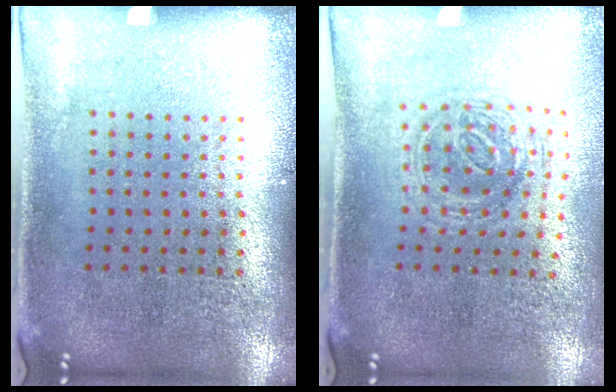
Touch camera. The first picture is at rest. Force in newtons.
{"total": 1.0, "press": 0.9, "slide": 0.3}